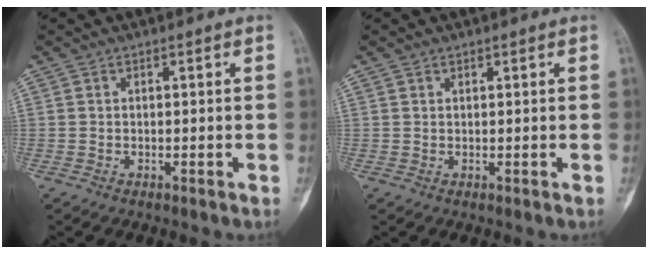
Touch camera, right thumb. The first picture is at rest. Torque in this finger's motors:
{"motor_torque": [0.25, -0.50, 0.15, 0.04, -0.10]}